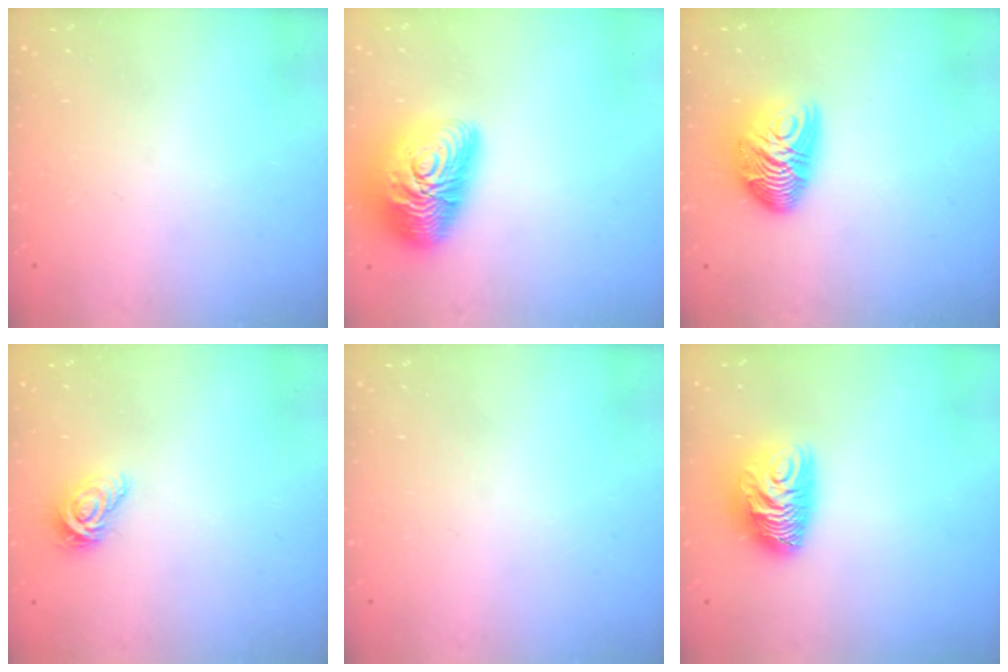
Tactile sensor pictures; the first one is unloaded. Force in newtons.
{"total": 18.2, "press": 18.1, "slide": 1.3}
{"total": 11.7, "press": 11.7, "slide": 0.5}
{"total": 8.7, "press": 8.7, "slide": 0.5}
{"total": 0.0}
{"total": 10.3, "press": 10.3, "slide": 0.5}